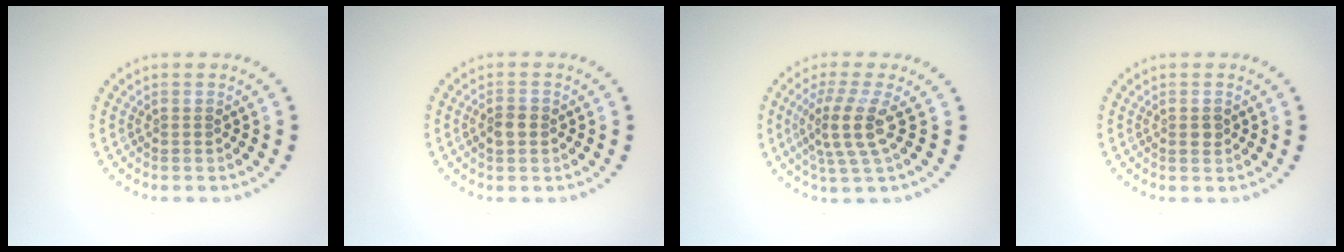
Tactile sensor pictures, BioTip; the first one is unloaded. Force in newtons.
{"total": 1.6, "press": 1.6, "slide": 0.3}
{"total": 3.6, "press": 2.8, "slide": 2.4}
{"total": 1.0, "press": 1.0, "slide": 0.2}